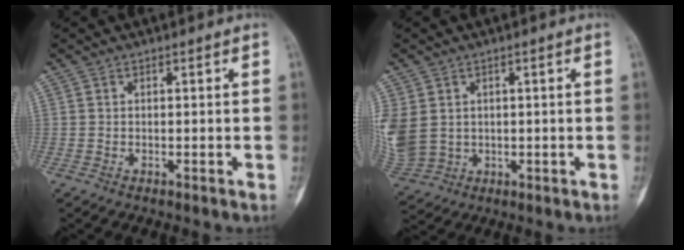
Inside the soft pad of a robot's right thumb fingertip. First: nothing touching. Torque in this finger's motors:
{"motor_torque": [-0.65, 1.55, 1.19, 1.02, 0.82]}